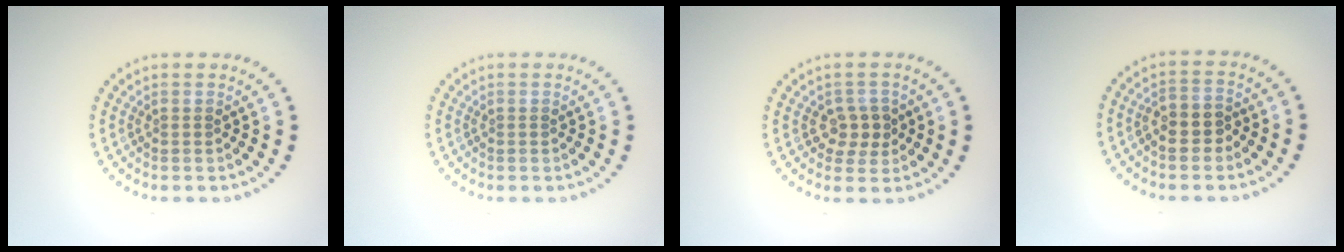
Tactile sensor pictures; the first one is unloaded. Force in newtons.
{"total": 0.0}
{"total": 2.3, "press": 2.2, "slide": 0.8}
{"total": 2.6, "press": 2.5, "slide": 0.7}